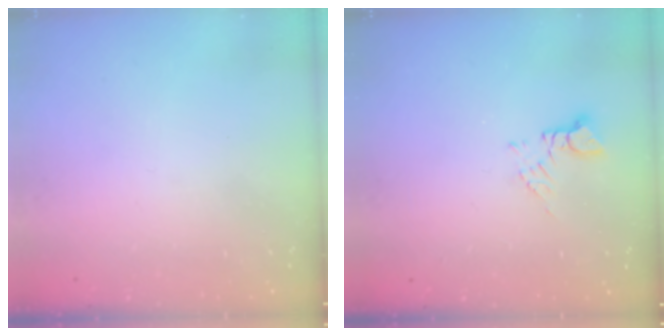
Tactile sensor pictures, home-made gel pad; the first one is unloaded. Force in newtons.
{"total": 4.6, "press": 4.5, "slide": 0.6}